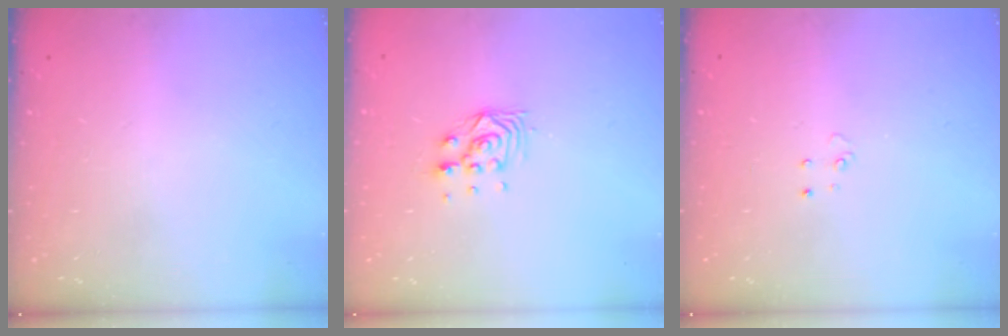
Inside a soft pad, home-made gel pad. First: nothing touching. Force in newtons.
{"total": 7.4, "press": 7.3, "slide": 0.6}
{"total": 2.7, "press": 2.7, "slide": 0.2}